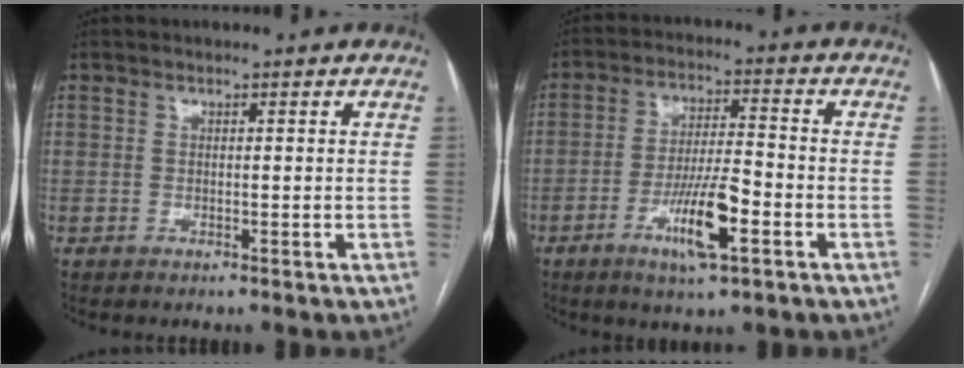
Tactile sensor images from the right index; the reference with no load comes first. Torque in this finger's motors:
{"motor_torque": [1.43, -0.23, 0.43, 0.11]}